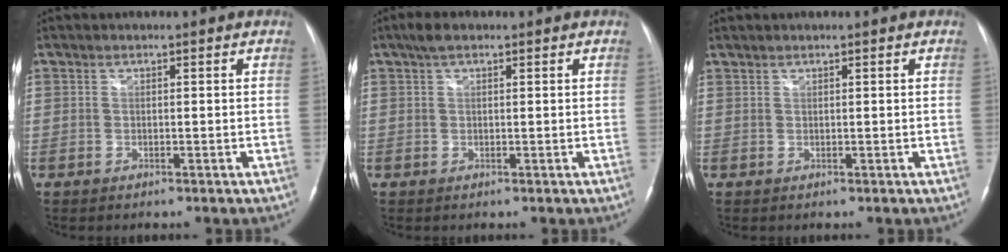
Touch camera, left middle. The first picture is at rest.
{"total": 2.6, "force": [1.7, 1.0, 1.7], "torque": [-0.035, 0.020, 0.030]}
{"total": 0.5, "force": [0.5, 0.0, 0.0], "torque": [-0.006, 0.006, 0.014]}